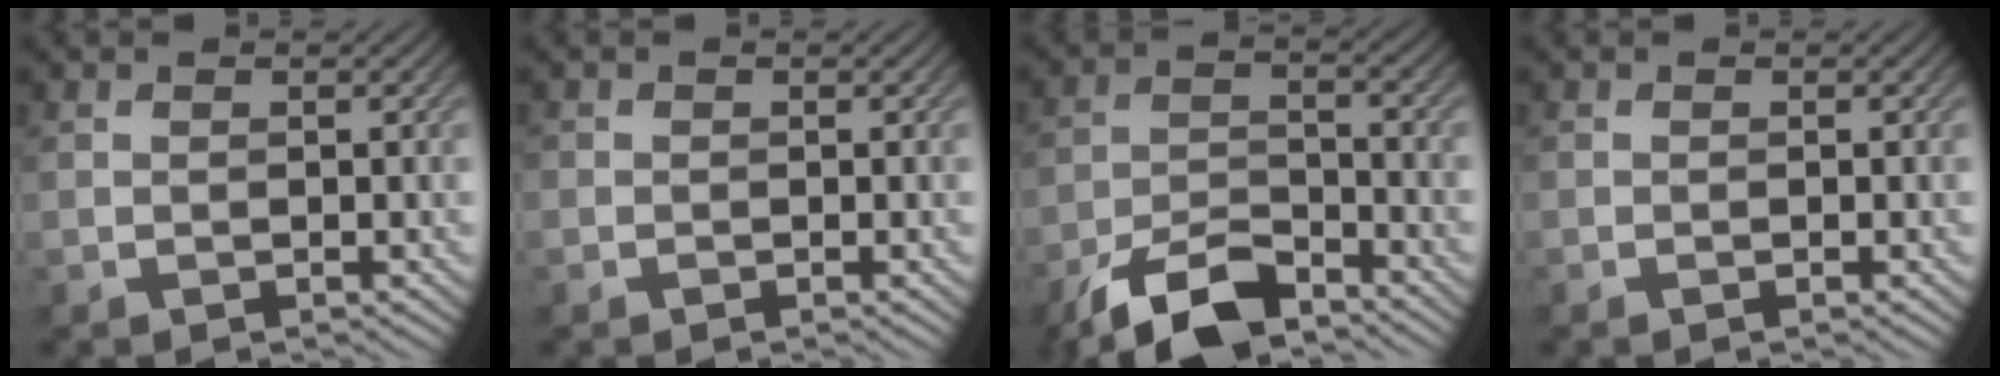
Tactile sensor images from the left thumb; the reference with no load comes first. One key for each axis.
{"total": 0.7, "fx": -0.3, "fy": 0.6, "fz": 0.1, "tx": 0.001, "ty": -0.004, "tz": -0.008}
{"total": 9.1, "fx": -6.9, "fy": 3.2, "fz": 5.1, "tx": -0.093, "ty": -0.002, "tz": -0.140}
{"total": 0.0}